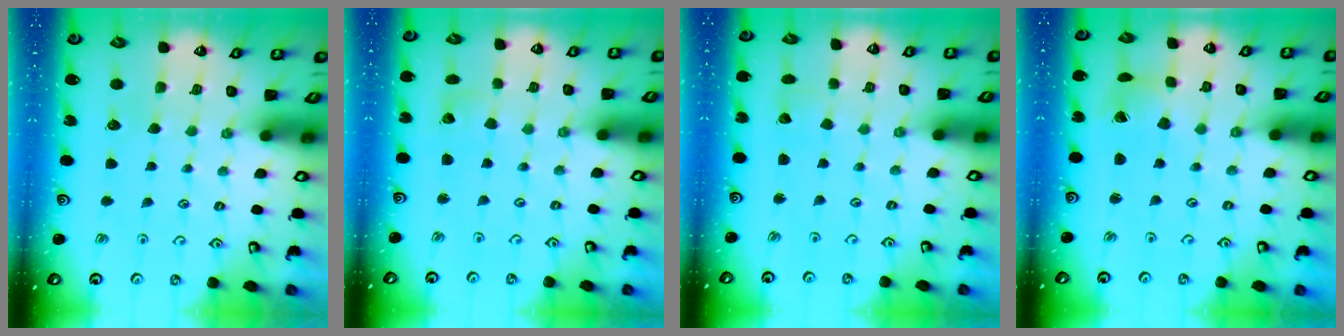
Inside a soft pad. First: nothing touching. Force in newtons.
{"total": 2.9, "press": 2.9, "slide": 0.3}
{"total": 1.4, "press": 1.4, "slide": 0.1}
{"total": 1.6, "press": 1.5, "slide": 0.3}